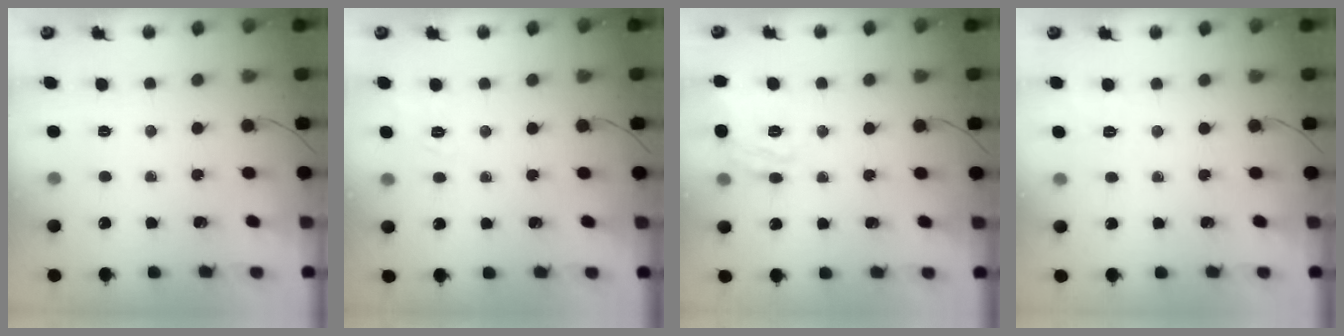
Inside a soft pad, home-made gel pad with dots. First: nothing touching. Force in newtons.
{"total": 3.8, "press": 3.2, "slide": 2.1}
{"total": 10.1, "press": 10.0, "slide": 1.2}
{"total": 2.8, "press": 2.3, "slide": 1.7}